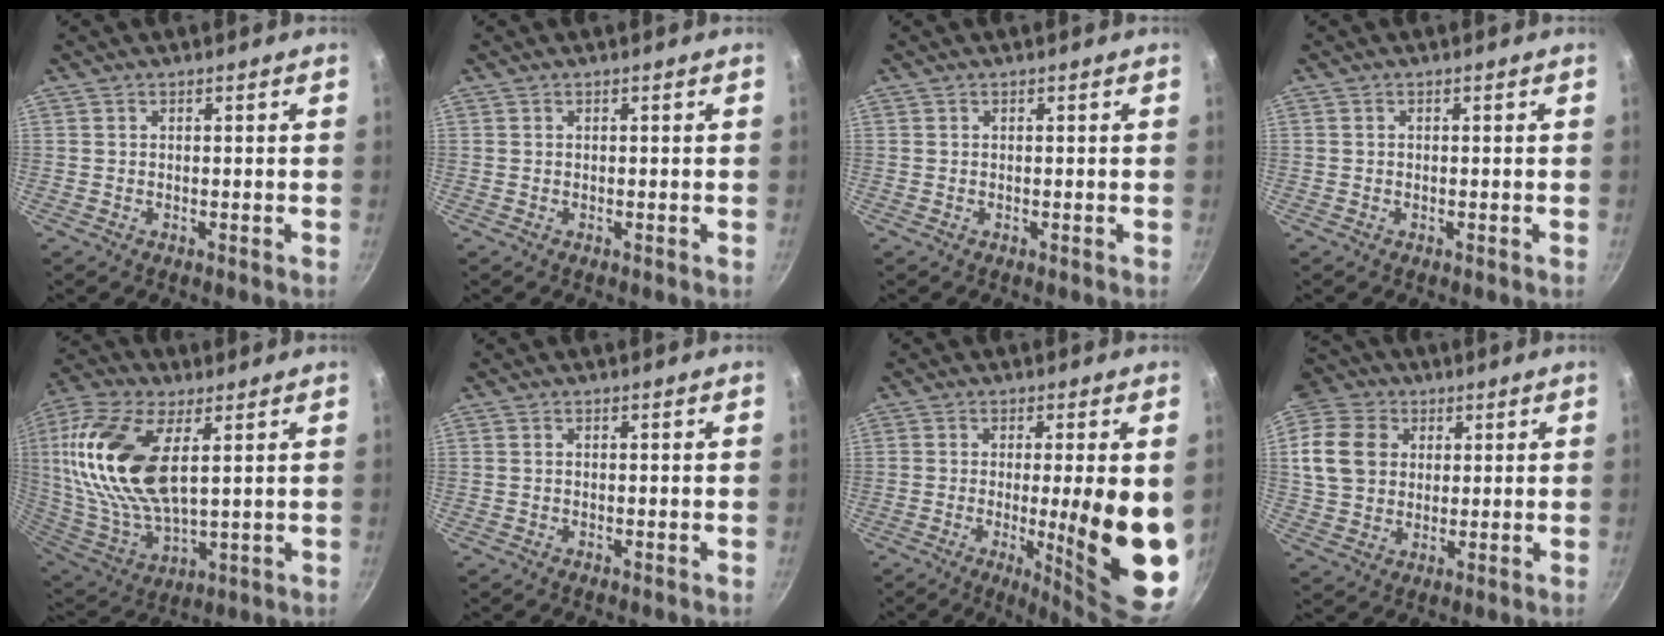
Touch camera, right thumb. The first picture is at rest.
{"total": 0.0}
{"total": 0.0}
{"total": 0.0}
{"total": 21.6, "force": [5.8, 10.6, 17.9], "torque": [-0.362, -0.019, 0.111]}
{"total": 0.0}
{"total": 18.3, "force": [-1.7, 3.8, 17.8], "torque": [-0.227, -0.025, -0.014]}
{"total": 15.4, "force": [4.8, 12.5, 7.6], "torque": [-0.142, 0.006, 0.085]}